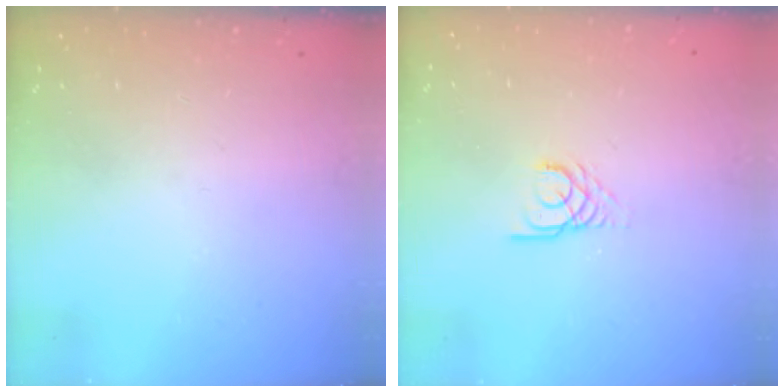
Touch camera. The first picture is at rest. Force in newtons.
{"total": 1.3, "press": 1.3, "slide": 0.2}